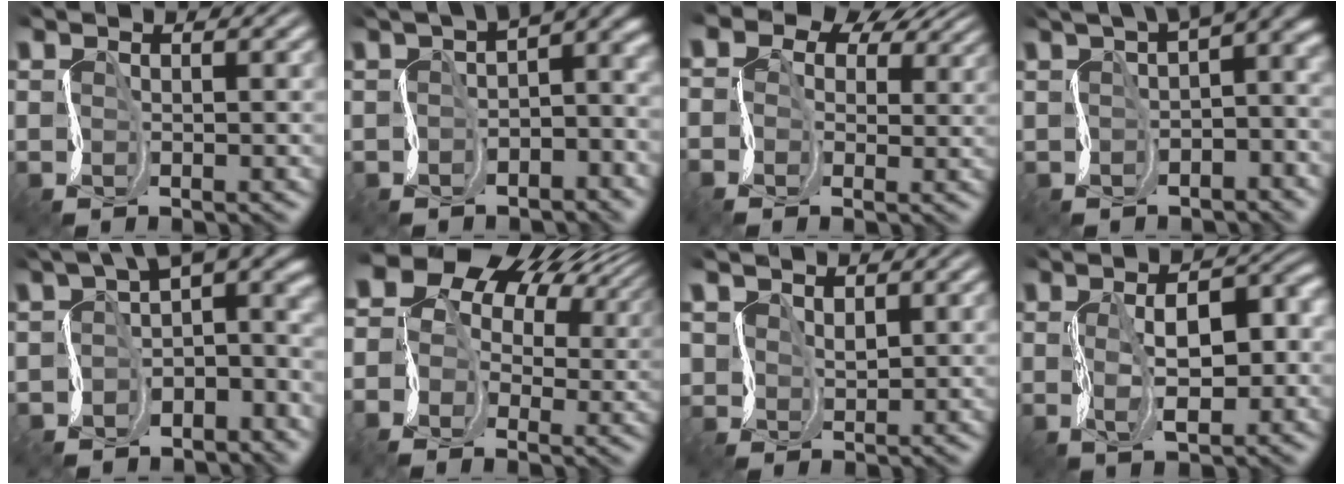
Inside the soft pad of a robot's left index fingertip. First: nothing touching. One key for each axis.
{"total": 6.0, "fx": -0.3, "fy": 3.2, "fz": 5.1, "tx": -0.056, "ty": -0.001, "tz": 0.000}
{"total": 7.8, "fx": 3.1, "fy": 5.8, "fz": 4.2, "tx": -0.087, "ty": 0.015, "tz": 0.025}
{"total": 6.0, "fx": 1.1, "fy": 2.6, "fz": 5.3, "tx": -0.066, "ty": 0.009, "tz": 0.026}
{"total": 6.2, "fx": -1.5, "fy": 3.6, "fz": 4.9, "tx": -0.057, "ty": 0.006, "tz": -0.025}
{"total": 12.4, "fx": 3.5, "fy": 9.9, "fz": 6.6, "tx": -0.163, "ty": 0.028, "tz": 0.057}
{"total": 1.3, "fx": 0.4, "fy": 1.2, "fz": 0.3, "tx": -0.024, "ty": -0.004, "tz": 0.017}
{"total": 6.4, "fx": -0.7, "fy": 3.0, "fz": 5.6, "tx": -0.092, "ty": 0.005, "tz": -0.004}